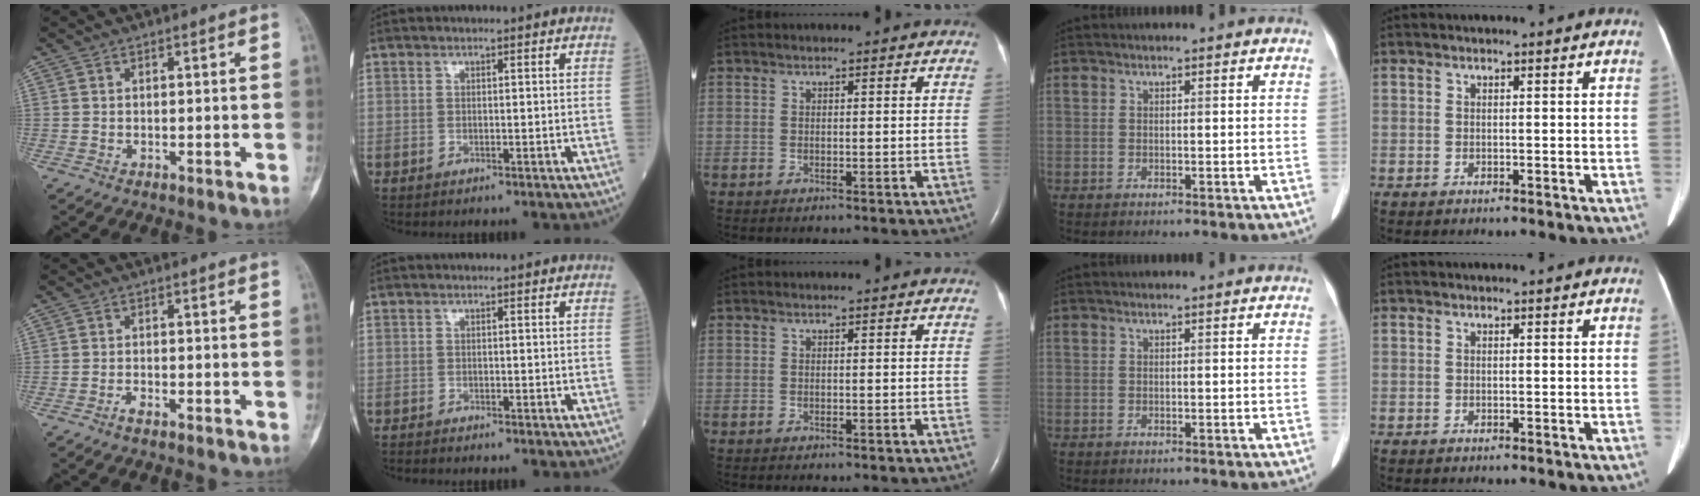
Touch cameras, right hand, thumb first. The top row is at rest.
{"thumb": {"total": 1.5, "force": [-1.2, 0.3, 0.9], "torque": [-0.024, 0.004, -0.024]}, "index": {"total": 1.1, "force": [-1.1, -0.1, 0.3], "torque": [-0.009, -0.003, -0.020]}}